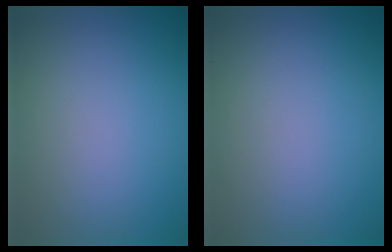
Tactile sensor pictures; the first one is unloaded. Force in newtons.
{"total": 0.0}